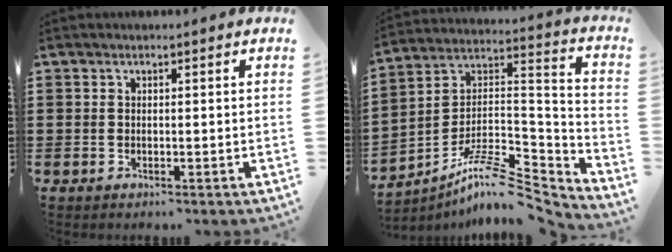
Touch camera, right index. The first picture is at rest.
{"total": 10.0, "force": [-7.7, 2.8, 5.7], "torque": [-0.107, 0.010, -0.151]}